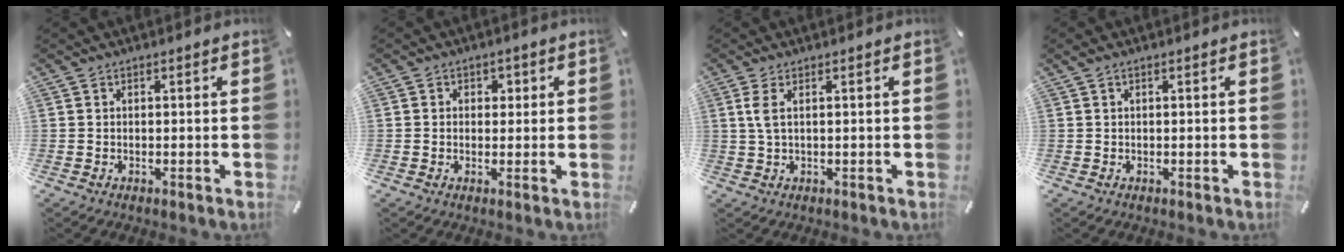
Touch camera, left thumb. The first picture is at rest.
{"total": 2.2, "force": [-0.2, 2.1, 0.9], "torque": [-0.003, 0.002, -0.012]}
{"total": 3.2, "force": [0.8, 0.8, 2.9], "torque": [-0.076, -0.004, 0.008]}
{"total": 0.6, "force": [0.2, 0.2, 0.5], "torque": [-0.009, 0.002, 0.003]}